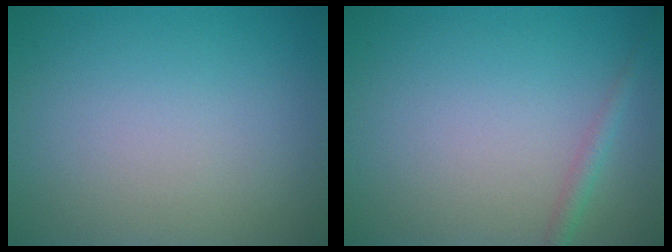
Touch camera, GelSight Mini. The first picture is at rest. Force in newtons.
{"total": 1.3, "press": 1.3, "slide": 0.0}